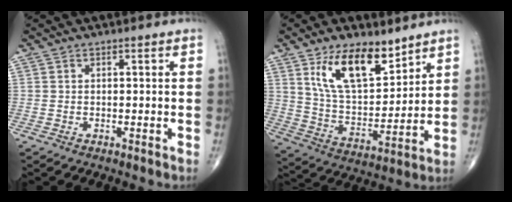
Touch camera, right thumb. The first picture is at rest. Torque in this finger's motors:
{"motor_torque": [0.30, 0.62, 0.30, -0.05, 0.27]}